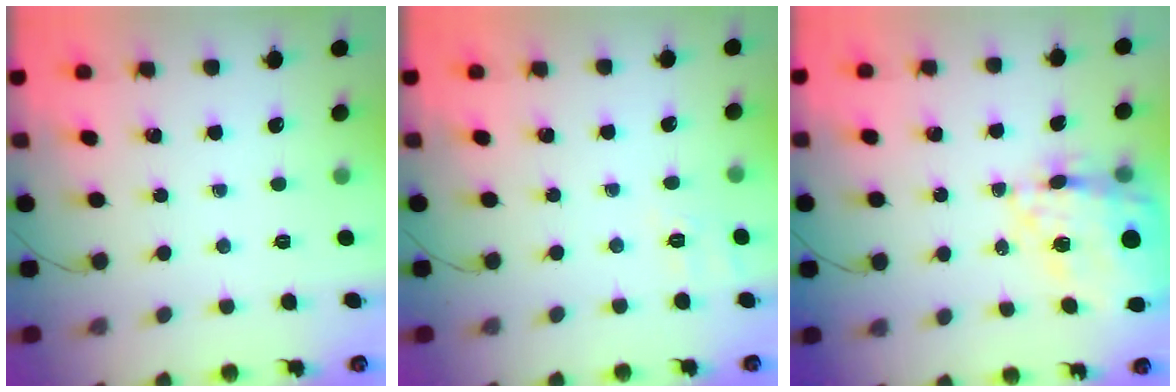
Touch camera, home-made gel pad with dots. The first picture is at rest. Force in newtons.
{"total": 2.3, "press": 1.3, "slide": 1.9}
{"total": 23.6, "press": 23.1, "slide": 4.8}